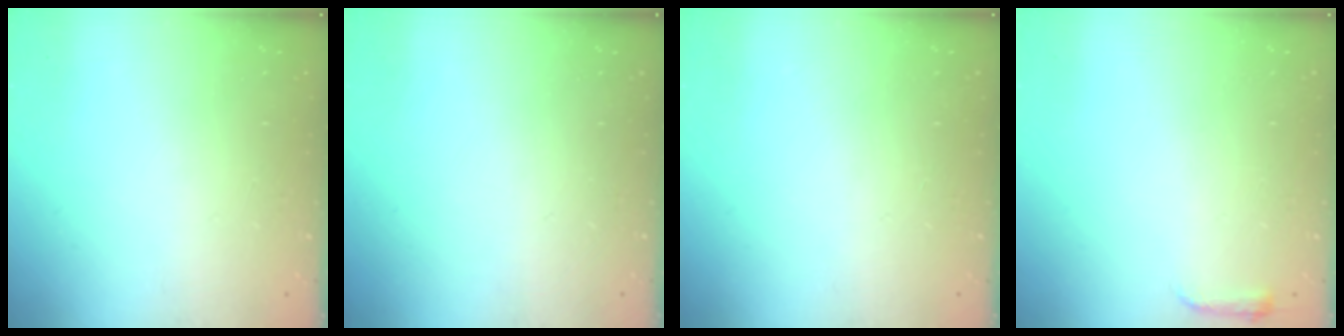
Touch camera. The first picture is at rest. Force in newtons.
{"total": 0.0}
{"total": 0.0}
{"total": 3.0, "press": 2.9, "slide": 0.6}